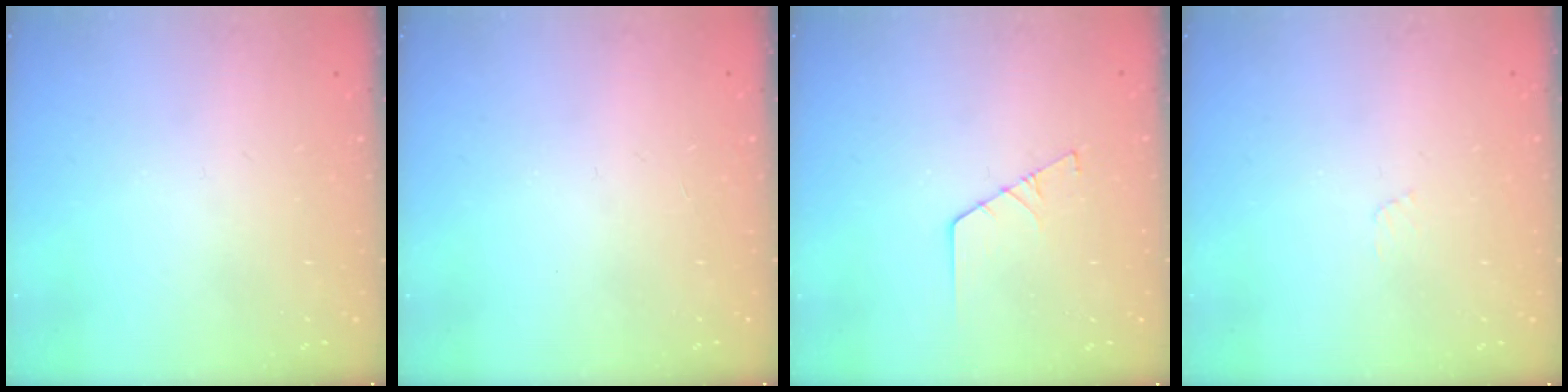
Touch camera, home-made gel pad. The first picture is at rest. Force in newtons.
{"total": 0.0}
{"total": 2.2, "press": 2.2, "slide": 0.0}
{"total": 2.7, "press": 2.7, "slide": 0.2}